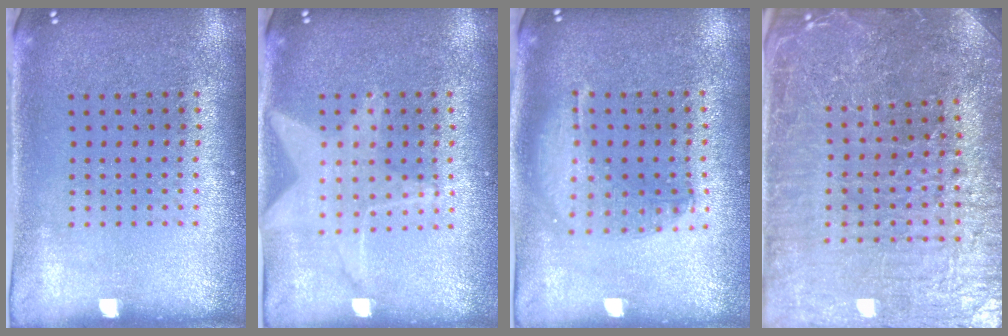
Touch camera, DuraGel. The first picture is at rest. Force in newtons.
{"total": 1.5, "press": 1.5, "slide": 0.1}
{"total": 1.4, "press": 1.3, "slide": 0.5}
{"total": 4.2, "press": 4.1, "slide": 0.9}